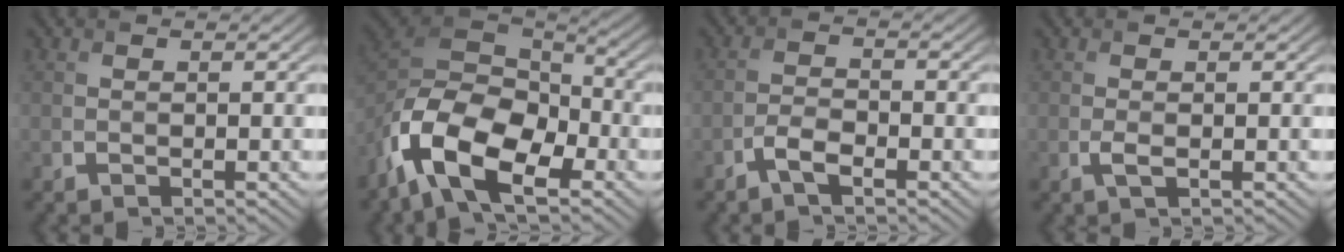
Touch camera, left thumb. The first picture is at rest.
{"total": 15.7, "force": [-8.1, 8.2, 10.6], "torque": [-0.254, -0.037, -0.157]}
{"total": 2.9, "force": [-1.9, 1.0, 1.9], "torque": [-0.044, 0.003, -0.045]}
{"total": 1.2, "force": [-0.3, 0.4, 1.1], "torque": [-0.028, -0.004, -0.006]}